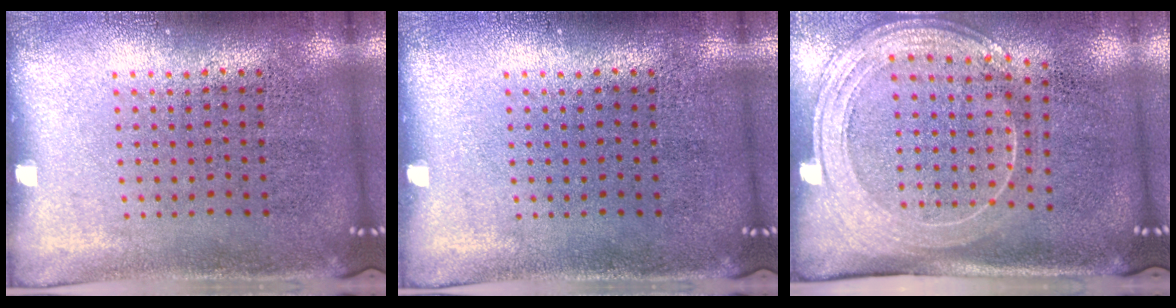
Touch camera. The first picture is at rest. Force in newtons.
{"total": 0.0}
{"total": 2.0, "press": 1.8, "slide": 1.0}